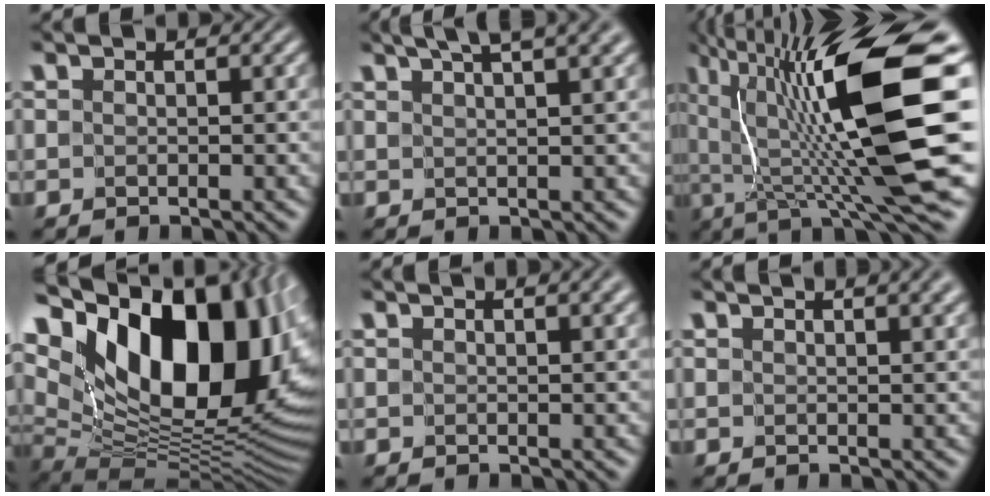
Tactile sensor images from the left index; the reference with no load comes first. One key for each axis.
{"total": 6.8, "fx": 5.0, "fy": 1.8, "fz": 4.3, "tx": -0.032, "ty": 0.031, "tz": 0.040}
{"total": 14.7, "fx": 3.1, "fy": 2.8, "fz": 14.1, "tx": -0.230, "ty": -0.002, "tz": 0.057}
{"total": 19.5, "fx": 6.6, "fy": 10.4, "fz": 15.1, "tx": -0.241, "ty": 0.027, "tz": 0.115}
{"total": 3.9, "fx": 2.6, "fy": 1.4, "fz": 2.6, "tx": -0.017, "ty": 0.012, "tz": 0.007}
{"total": 6.1, "fx": 4.0, "fy": 2.4, "fz": 3.9, "tx": -0.021, "ty": 0.030, "tz": 0.022}